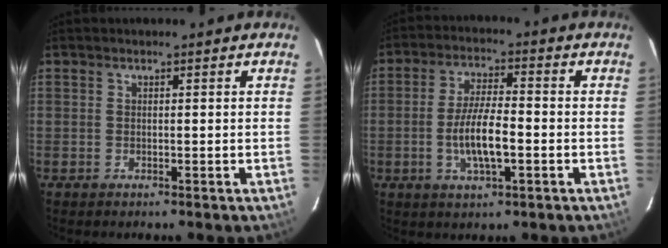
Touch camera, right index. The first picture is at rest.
{"total": 8.7, "force": [-2.2, 2.3, 8.1], "torque": [-0.159, 0.000, -0.040]}